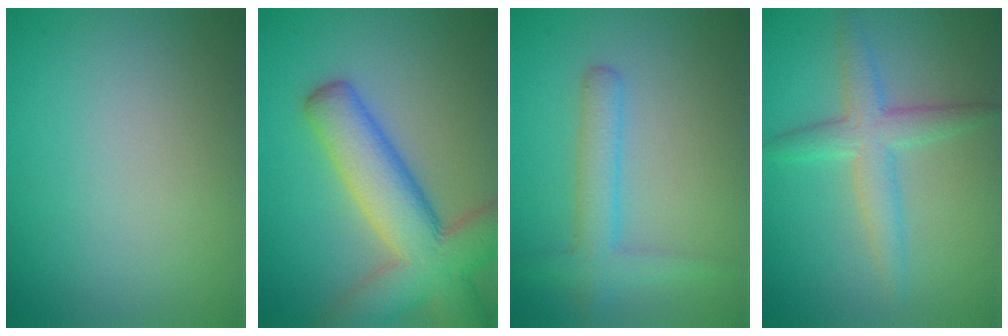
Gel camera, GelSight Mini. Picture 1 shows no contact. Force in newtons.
{"total": 9.4, "press": 9.4, "slide": 0.5}
{"total": 3.1, "press": 3.1, "slide": 0.1}
{"total": 3.5, "press": 3.5, "slide": 0.1}